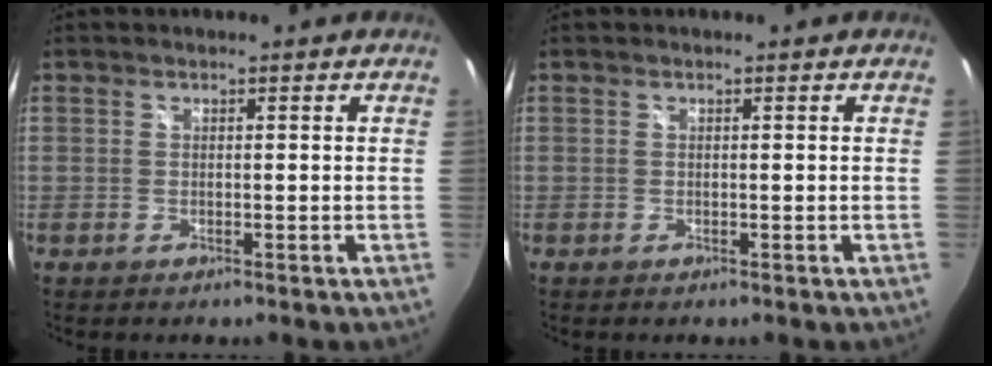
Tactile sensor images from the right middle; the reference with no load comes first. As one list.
[{"total": 0.0}]